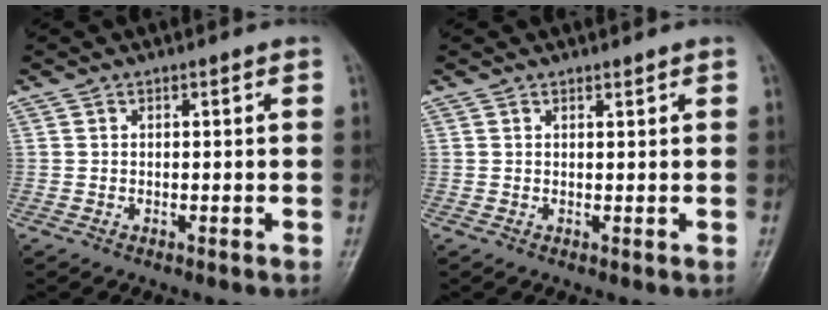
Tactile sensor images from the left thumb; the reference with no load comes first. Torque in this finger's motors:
{"motor_torque": [-0.38, -0.13, -0.34, -0.14, 0.00]}